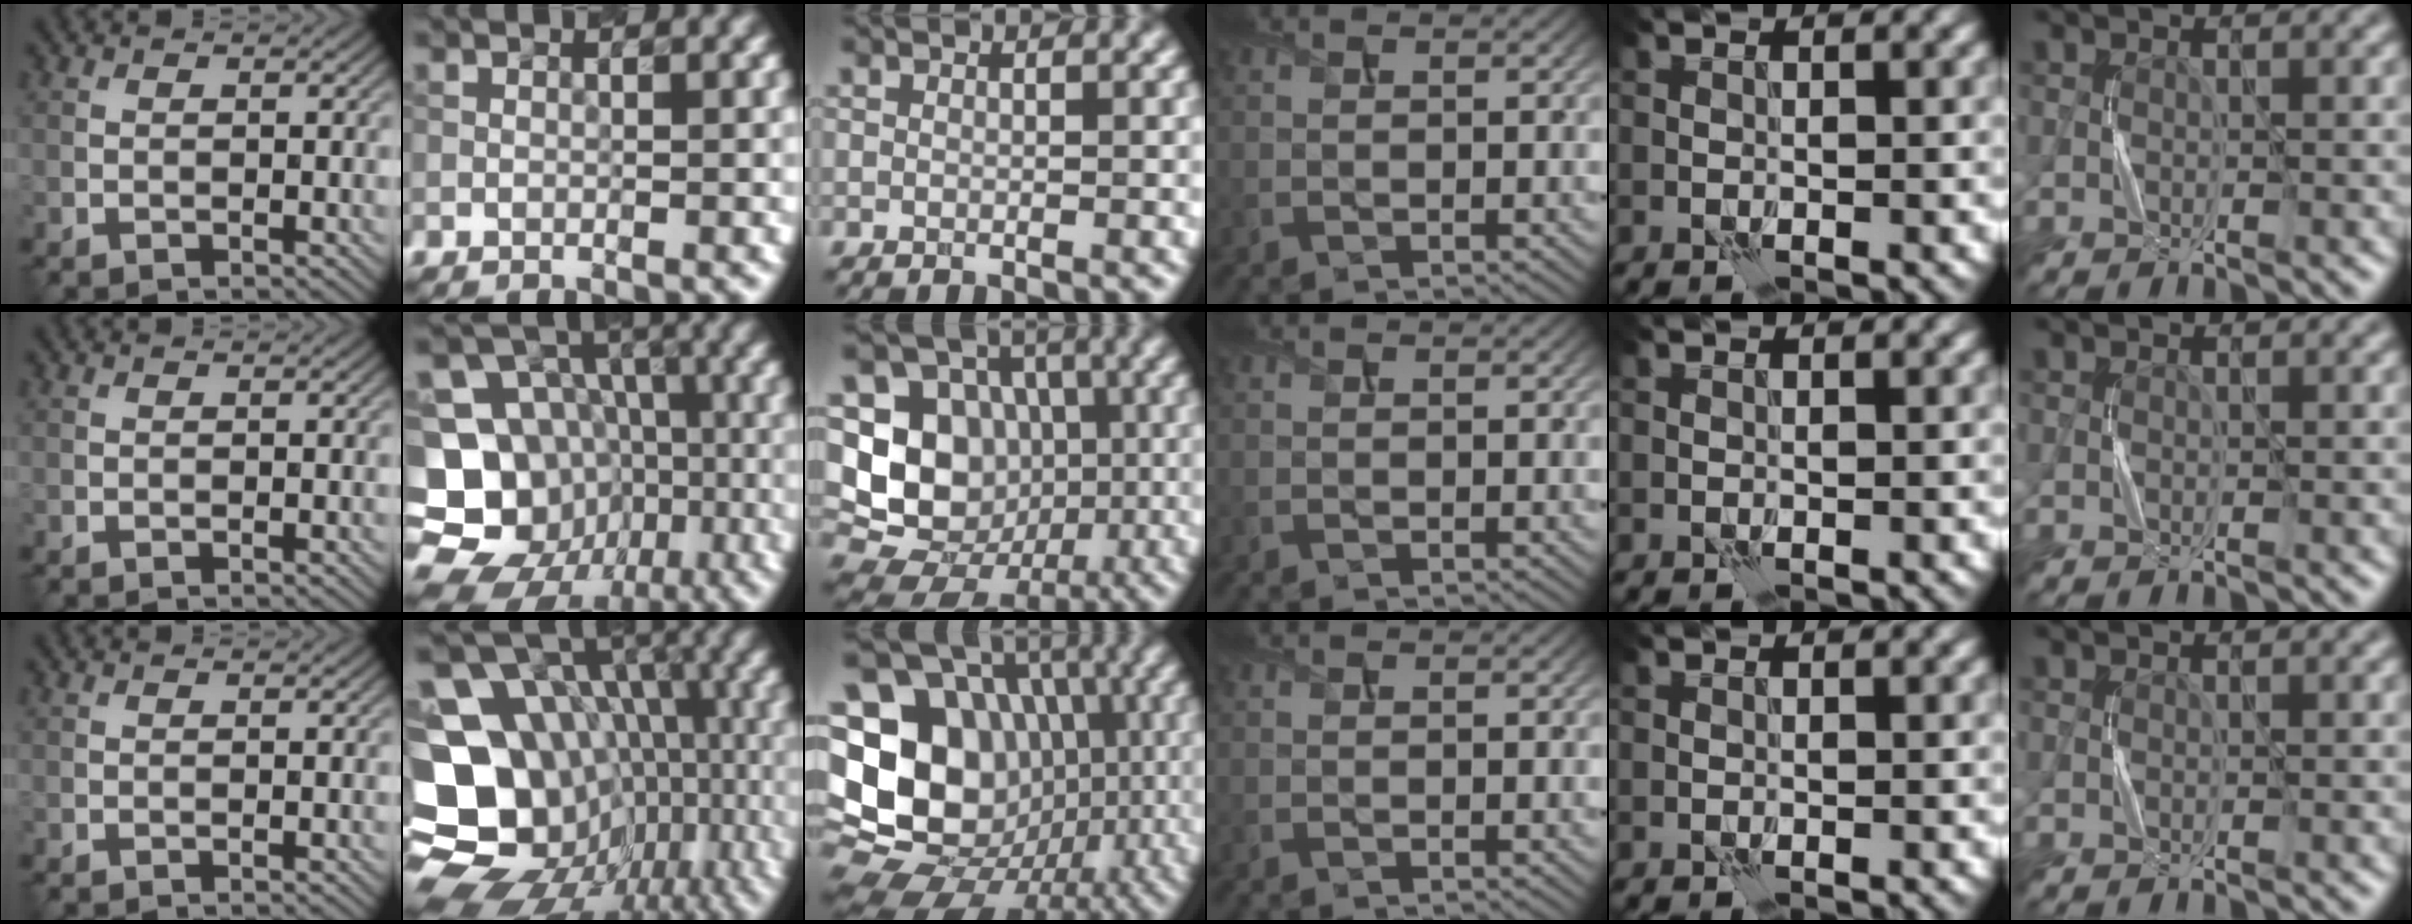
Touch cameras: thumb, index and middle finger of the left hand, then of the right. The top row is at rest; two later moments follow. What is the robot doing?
{"motion": "press", "object": "button"}